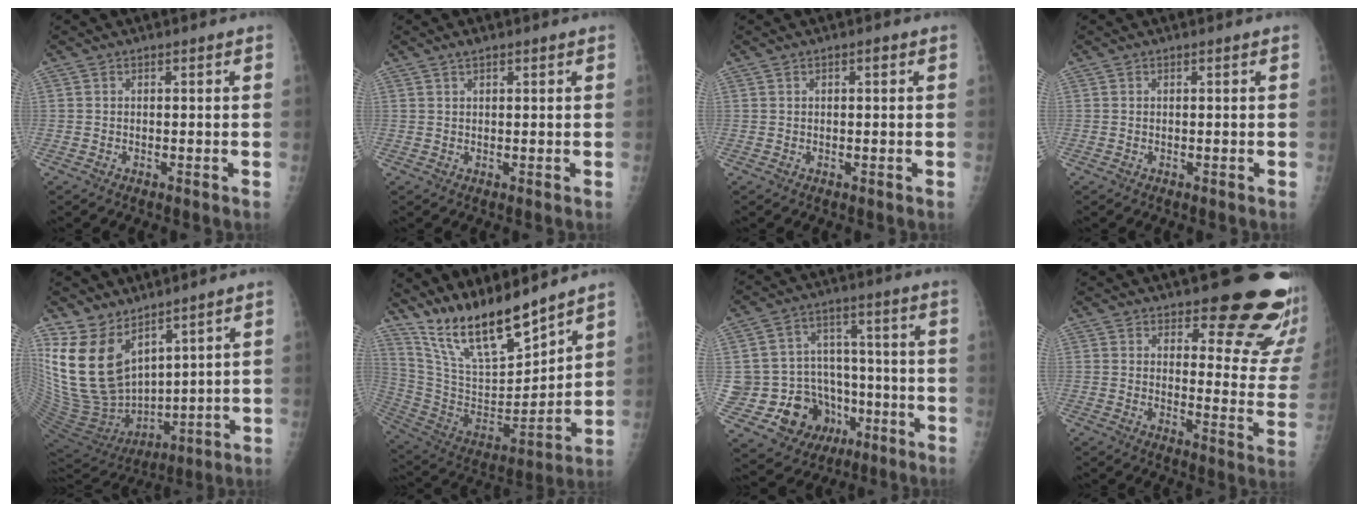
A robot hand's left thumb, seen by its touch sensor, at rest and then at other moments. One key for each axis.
{"total": 1.3, "fx": 0.9, "fy": 0.6, "fz": 0.7, "tx": -0.007, "ty": -0.001, "tz": 0.015}
{"total": 0.6, "fx": 0.2, "fy": 0.3, "fz": 0.5, "tx": -0.002, "ty": 0.003, "tz": 0.002}
{"total": 0.0}
{"total": 17.7, "fx": 10.0, "fy": 9.9, "fz": 10.7, "tx": -0.189, "ty": -0.068, "tz": 0.221}
{"total": 18.6, "fx": 15.5, "fy": 4.2, "fz": 9.4, "tx": -0.136, "ty": -0.093, "tz": 0.300}
{"total": 17.5, "fx": -5.0, "fy": 15.1, "fz": 7.3, "tx": -0.104, "ty": 0.069, "tz": -0.057}
{"total": 18.6, "fx": 14.5, "fy": 5.9, "fz": 10.2, "tx": -0.080, "ty": -0.112, "tz": 0.166}